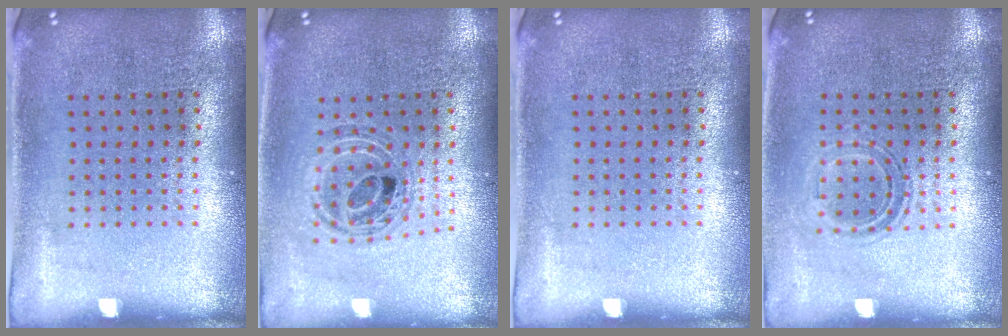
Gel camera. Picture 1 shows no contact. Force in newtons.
{"total": 0.8, "press": 0.8, "slide": 0.1}
{"total": 0.0}
{"total": 1.1, "press": 1.0, "slide": 0.5}